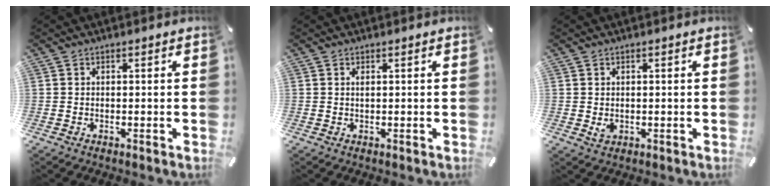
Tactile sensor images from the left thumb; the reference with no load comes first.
{"total": 0.8, "force": [0.2, 0.2, 0.8], "torque": [-0.016, 0.000, 0.003]}
{"total": 1.8, "force": [0.0, 1.5, 0.9], "torque": [-0.009, -0.002, -0.001]}